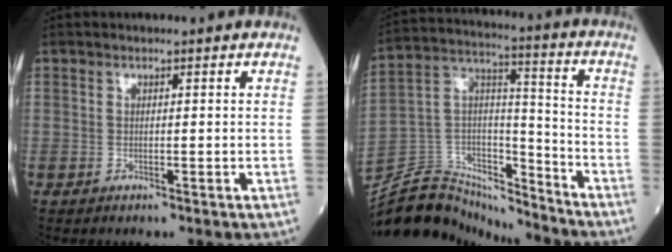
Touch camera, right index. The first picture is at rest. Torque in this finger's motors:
{"motor_torque": [-0.17, -0.27, -0.75, -0.21]}